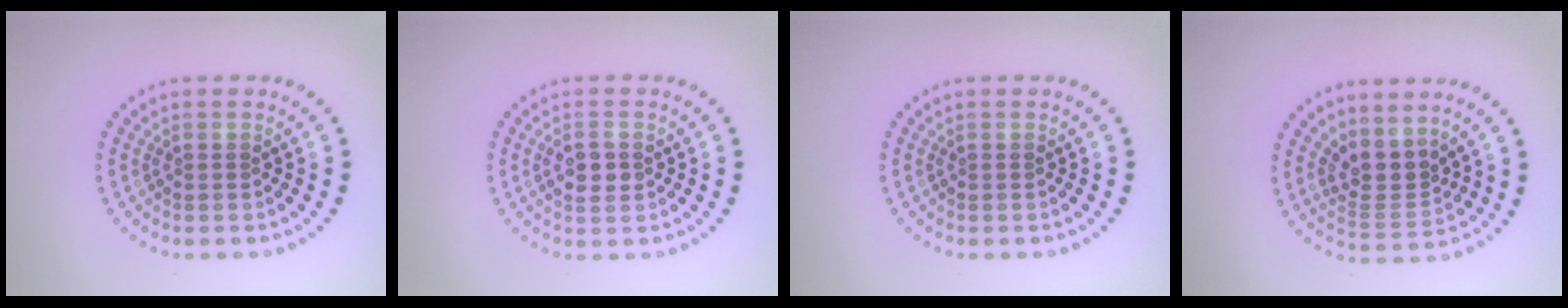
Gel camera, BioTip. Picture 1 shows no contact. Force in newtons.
{"total": 2.1, "press": 2.1, "slide": 0.1}
{"total": 0.0}
{"total": 2.9, "press": 2.1, "slide": 2.1}